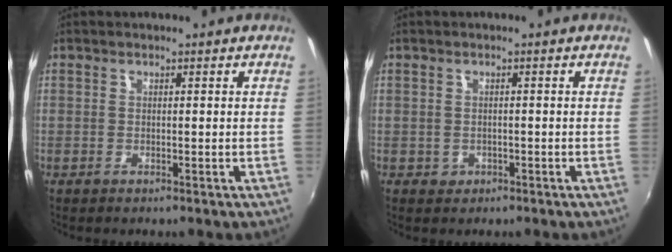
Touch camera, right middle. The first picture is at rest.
{"total": 1.4, "force": [-0.4, 1.3, 0.3], "torque": [-0.008, -0.003, -0.003]}